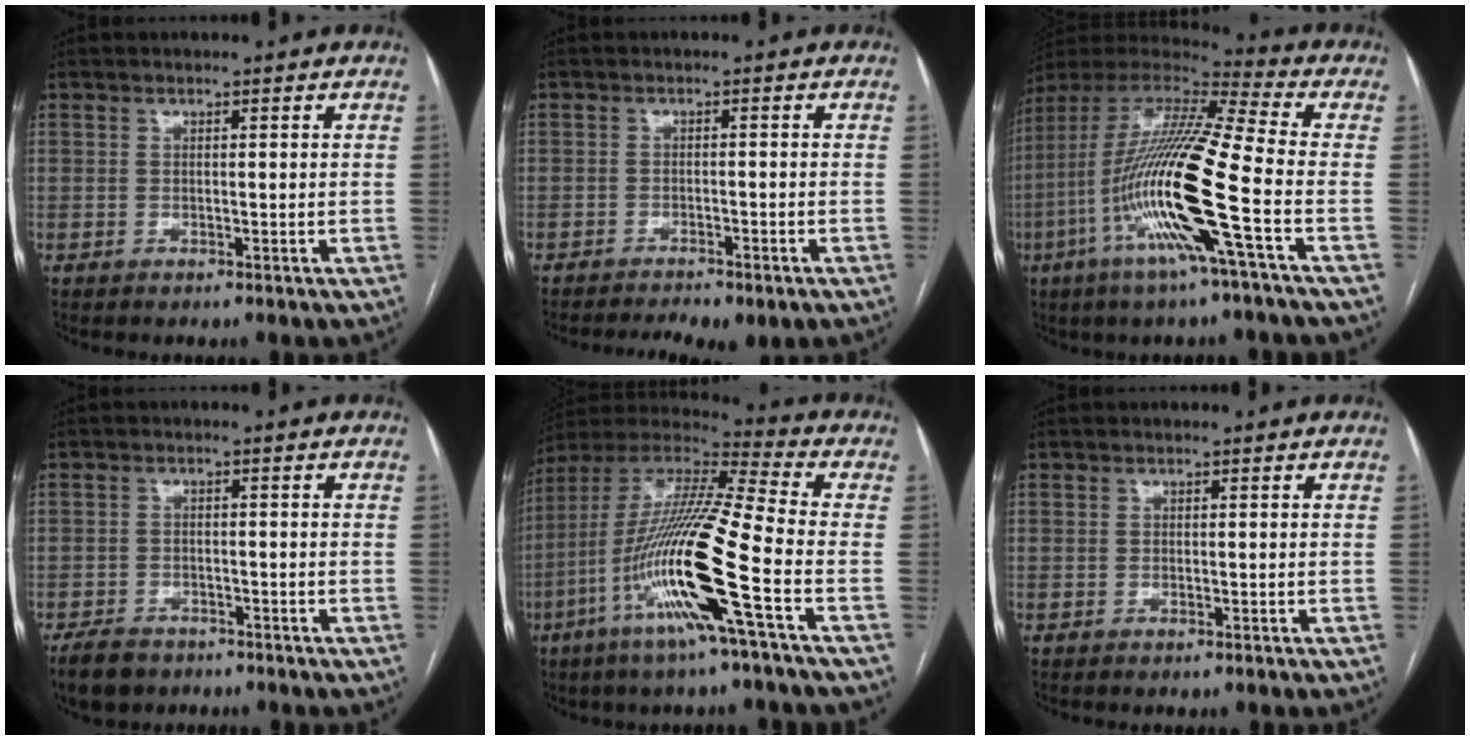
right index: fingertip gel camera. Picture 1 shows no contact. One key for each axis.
{"total": 7.5, "fx": -5.8, "fy": 2.0, "fz": 4.3, "tx": -0.068, "ty": -0.001, "tz": -0.079}
{"total": 21.0, "fx": -5.9, "fy": 0.1, "fz": 20.2, "tx": -0.422, "ty": -0.023, "tz": -0.127}
{"total": 5.4, "fx": -4.2, "fy": 2.8, "fz": 1.8, "tx": -0.036, "ty": -0.003, "tz": -0.070}
{"total": 19.8, "fx": -6.8, "fy": -0.4, "fz": 18.6, "tx": -0.383, "ty": -0.019, "tz": -0.142}
{"total": 0.0}